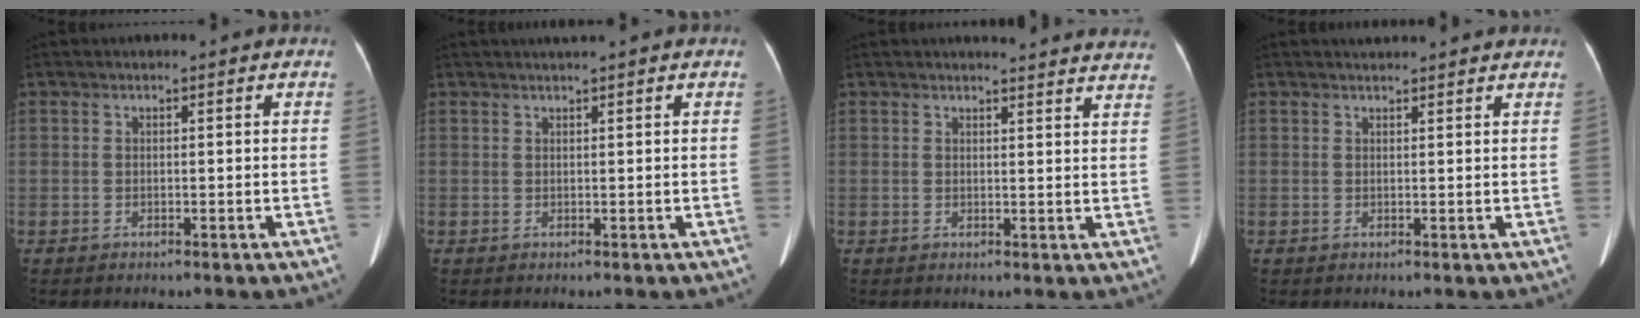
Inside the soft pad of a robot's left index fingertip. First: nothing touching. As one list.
[{"total": 1.3, "force": [1.1, -0.4, 0.6], "torque": [-0.009, 0.008, 0.024]}, {"total": 14.4, "force": [14.0, 1.2, 3.2], "torque": [-0.017, -0.033, 0.138]}, {"total": 3.6, "force": [3.5, 0.3, 0.8], "torque": [-0.015, 0.024, 0.043]}]